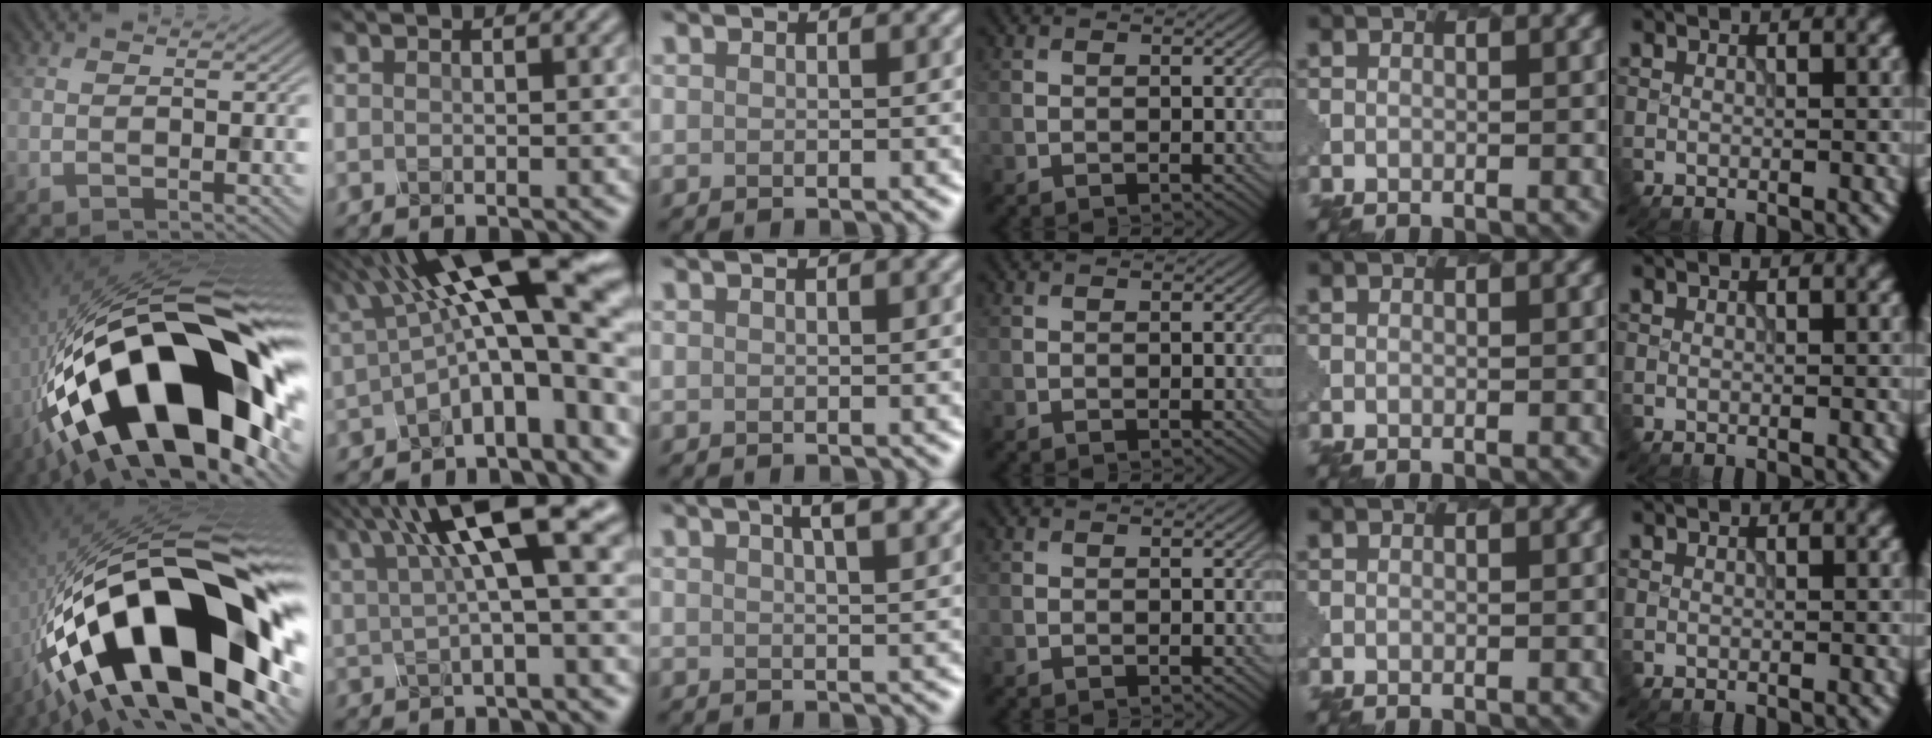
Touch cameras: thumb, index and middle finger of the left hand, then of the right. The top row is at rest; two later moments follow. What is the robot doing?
{"motion": "dispense", "object": "syringe"}